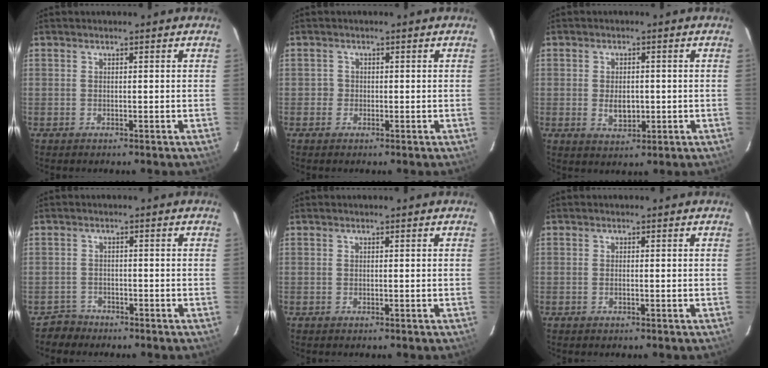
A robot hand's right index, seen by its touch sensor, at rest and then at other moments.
{"total": 1.2, "force": [-0.4, 1.1, -0.1], "torque": [0.003, 0.003, -0.006]}
{"total": 4.5, "force": [-0.5, 2.9, 3.4], "torque": [-0.060, -0.006, -0.003]}
{"total": 2.8, "force": [-2.0, 1.8, -0.8], "torque": [0.008, 0.014, -0.038]}
{"total": 0.0}
{"total": 0.6, "force": [-0.2, 0.2, 0.5], "torque": [-0.012, 0.000, -0.004]}